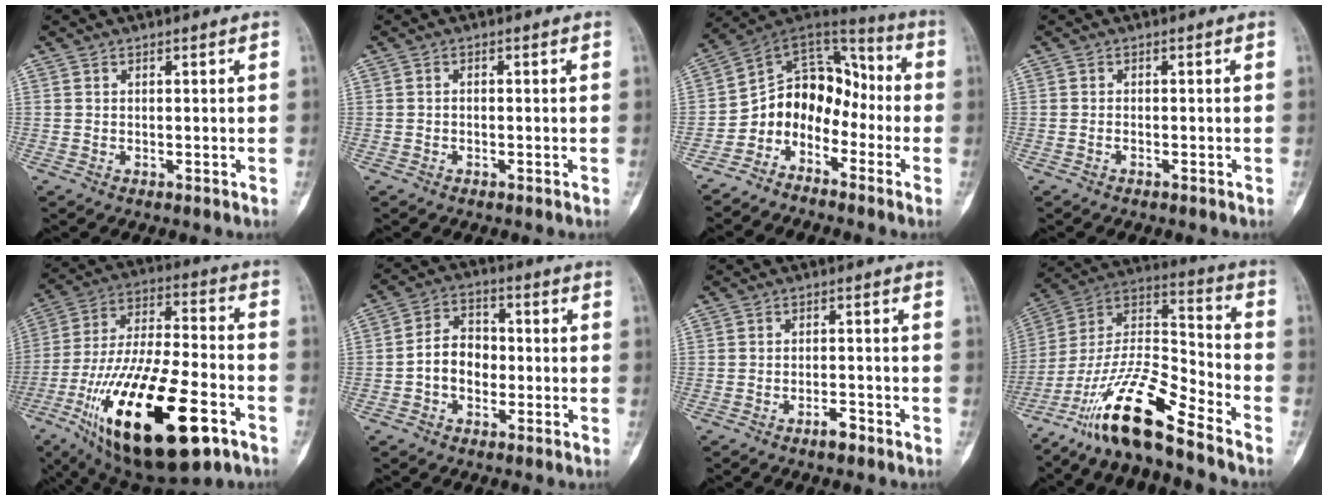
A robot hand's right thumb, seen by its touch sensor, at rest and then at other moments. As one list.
[{"total": 0.5, "force": [-0.3, 0.3, 0.3], "torque": [-0.004, 0.003, -0.010]}, {"total": 11.5, "force": [-5.0, 8.7, 5.5], "torque": [-0.049, 0.106, -0.105]}, {"total": 0.6, "force": [-0.4, 0.2, 0.4], "torque": [-0.012, 0.005, -0.008]}, {"total": 29.9, "force": [-12.8, 11.2, 24.6], "torque": [-0.478, 0.041, -0.203]}, {"total": 7.6, "force": [-1.5, 5.8, 4.7], "torque": [-0.057, 0.031, -0.040]}, {"total": 2.5, "force": [-1.8, 0.8, 1.5], "torque": [-0.029, 0.010, -0.033]}, {"total": 17.9, "force": [-13.1, 3.4, 11.6], "torque": [-0.219, 0.087, -0.244]}]